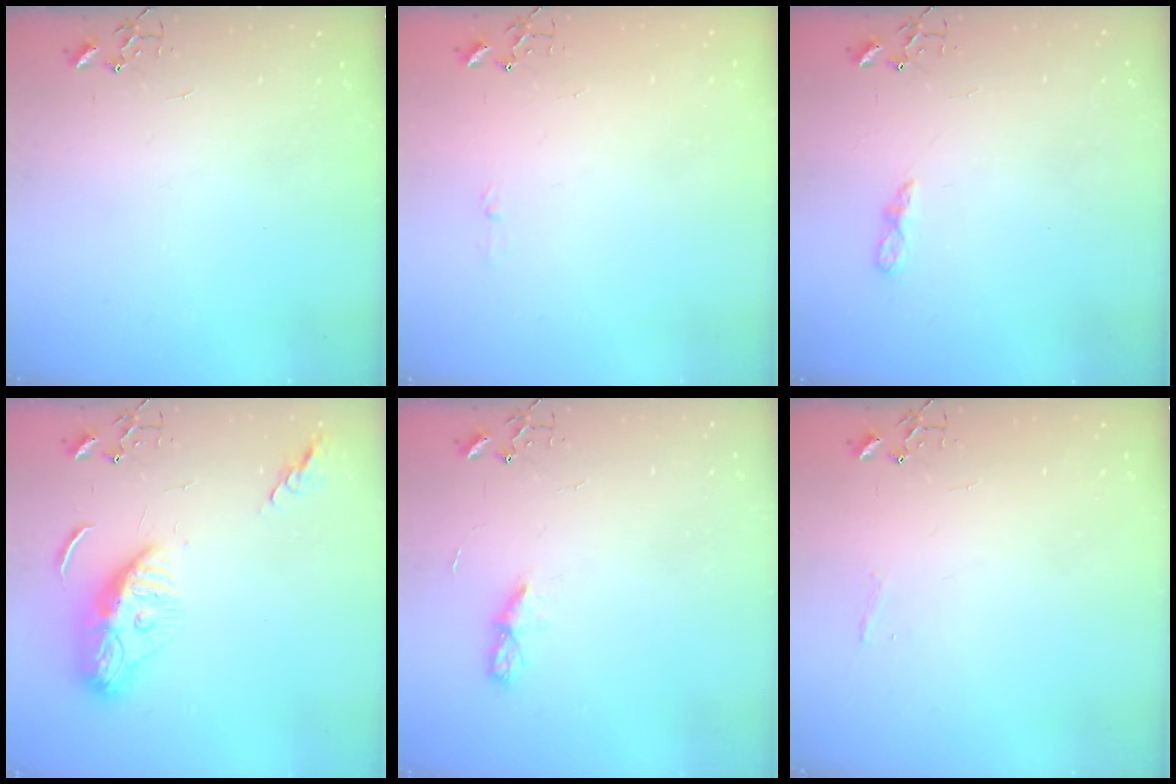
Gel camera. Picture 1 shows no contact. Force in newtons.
{"total": 3.5, "press": 3.5, "slide": 0.4}
{"total": 4.6, "press": 4.6, "slide": 0.6}
{"total": 11.6, "press": 11.6, "slide": 1.0}
{"total": 5.1, "press": 5.0, "slide": 0.6}
{"total": 3.7, "press": 3.6, "slide": 0.5}